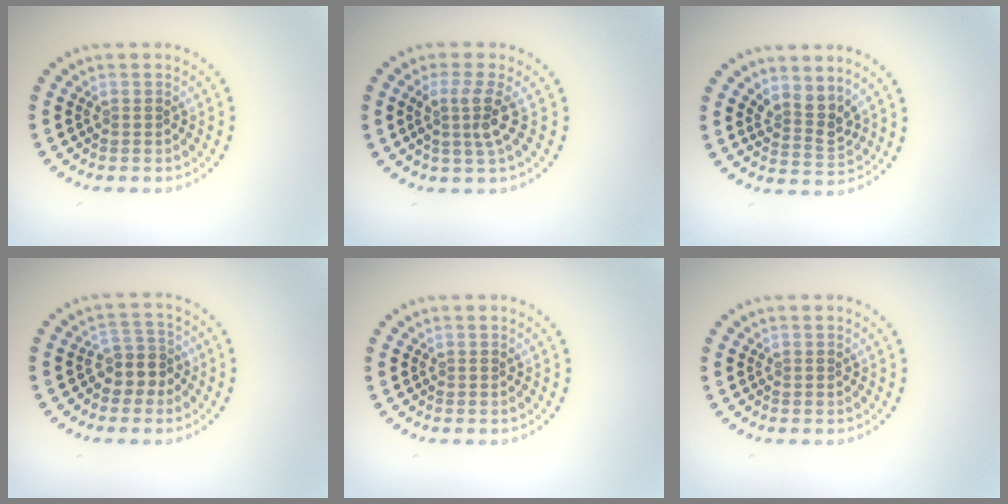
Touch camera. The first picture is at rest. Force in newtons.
{"total": 2.7, "press": 2.0, "slide": 1.8}
{"total": 2.5, "press": 1.9, "slide": 1.6}
{"total": 2.6, "press": 2.2, "slide": 1.5}
{"total": 0.0}
{"total": 0.0}